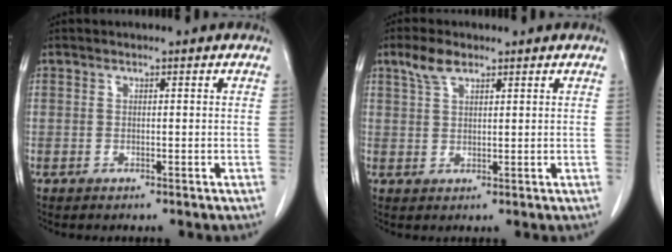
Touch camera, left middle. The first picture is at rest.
{"total": 3.6, "force": [2.5, 1.4, 2.2], "torque": [-0.052, 0.010, 0.053]}